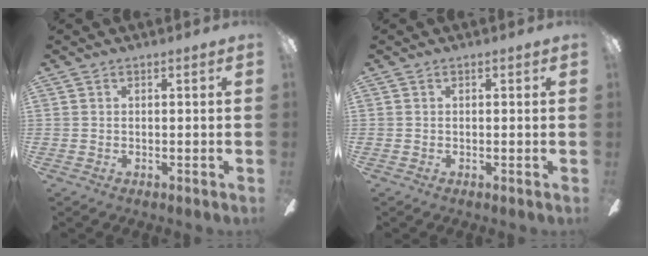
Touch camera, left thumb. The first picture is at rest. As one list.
[{"total": 0.0}]